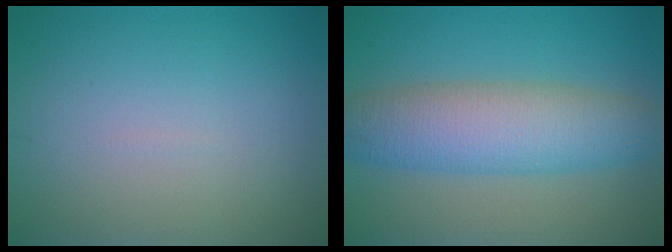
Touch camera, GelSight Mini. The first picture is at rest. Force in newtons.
{"total": 7.1, "press": 7.1, "slide": 0.2}